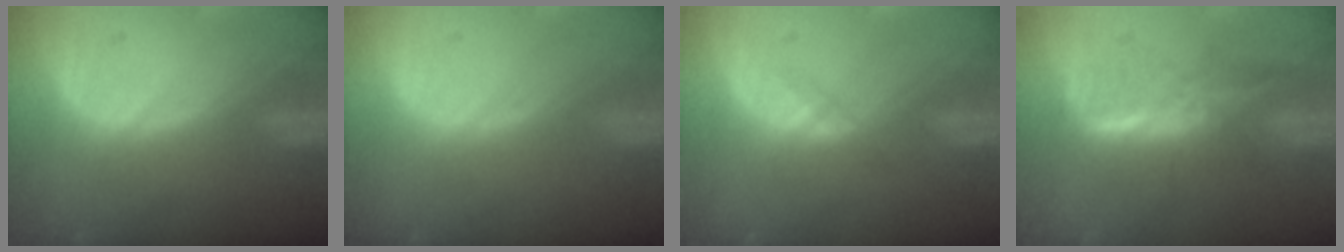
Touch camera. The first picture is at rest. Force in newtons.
{"total": 0.0}
{"total": 1.3, "press": 1.3, "slide": 0.2}
{"total": 5.9, "press": 5.6, "slide": 2.0}